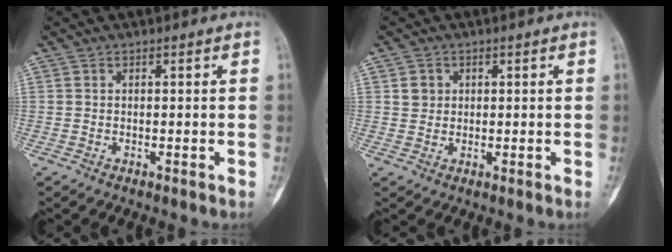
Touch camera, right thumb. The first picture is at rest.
{"total": 2.4, "force": [0.7, 2.2, 0.6], "torque": [0.001, -0.002, 0.012]}